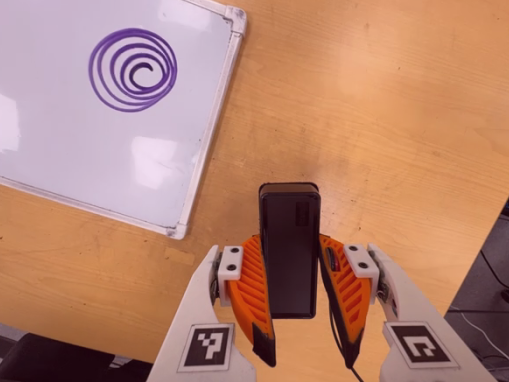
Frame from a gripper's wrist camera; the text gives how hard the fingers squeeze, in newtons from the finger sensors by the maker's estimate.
{"total": 5.0, "left": 3.8, "right": 6.2}